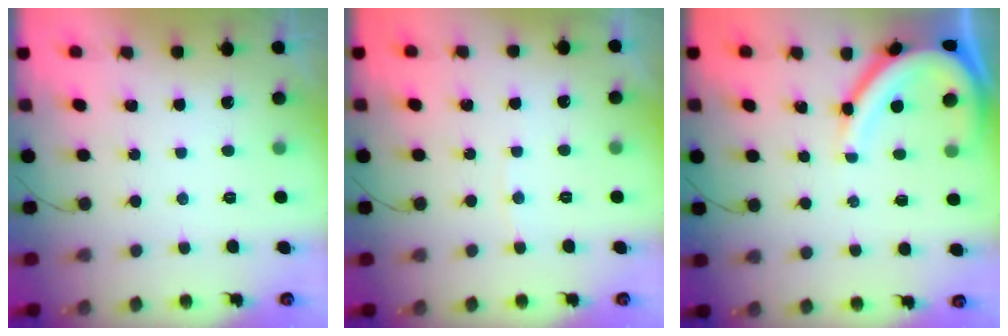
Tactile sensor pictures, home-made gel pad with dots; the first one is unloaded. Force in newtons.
{"total": 2.5, "press": 2.5, "slide": 0.3}
{"total": 11.1, "press": 11.0, "slide": 1.0}